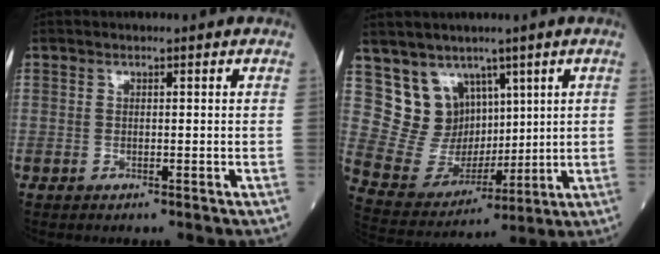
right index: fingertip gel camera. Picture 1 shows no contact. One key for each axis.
{"total": 9.5, "fx": 5.5, "fy": 7.1, "fz": 3.2, "tx": -0.072, "ty": 0.027, "tz": 0.125}